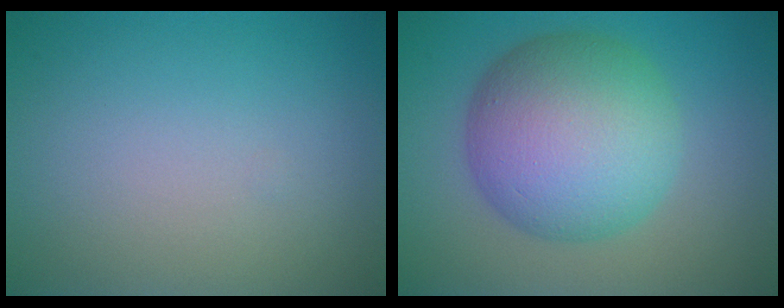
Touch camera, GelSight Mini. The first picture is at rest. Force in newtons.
{"total": 10.6, "press": 10.6, "slide": 0.3}